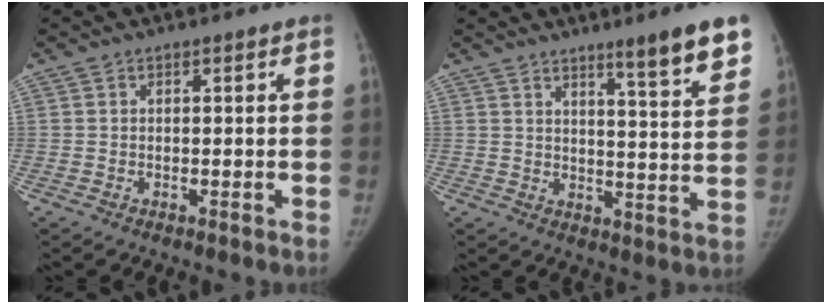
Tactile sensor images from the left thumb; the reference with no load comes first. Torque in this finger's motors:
{"motor_torque": [0.50, -0.19, 0.97, -0.52, 0.09]}